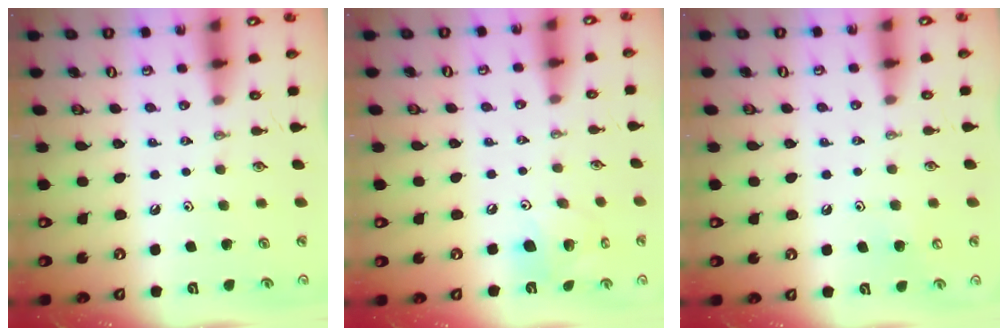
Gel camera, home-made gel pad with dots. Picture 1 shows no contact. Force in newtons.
{"total": 12.4, "press": 12.2, "slide": 2.1}
{"total": 4.4, "press": 4.4, "slide": 0.5}